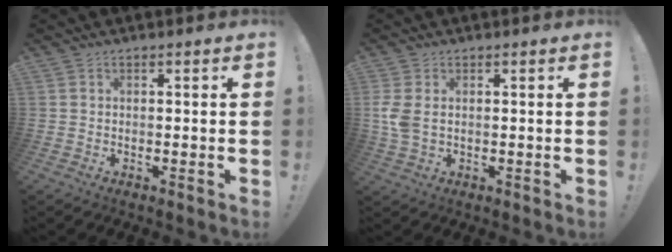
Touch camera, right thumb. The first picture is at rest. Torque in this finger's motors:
{"motor_torque": [0.05, 0.06, 0.07, 0.08, 0.00]}